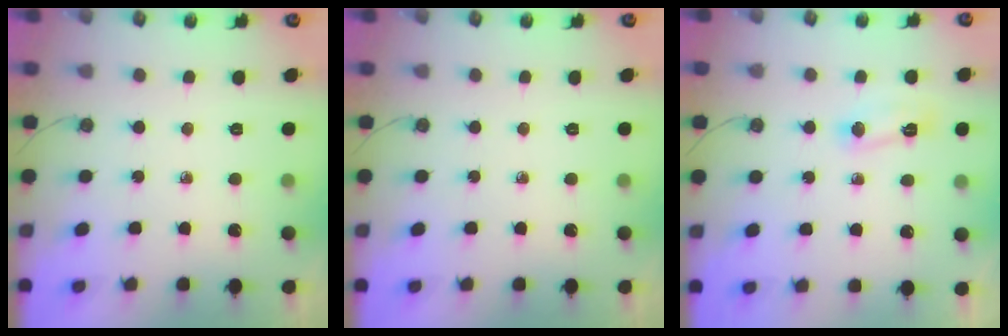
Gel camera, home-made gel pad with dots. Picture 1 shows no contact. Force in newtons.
{"total": 0.0}
{"total": 4.9, "press": 4.9, "slide": 0.5}